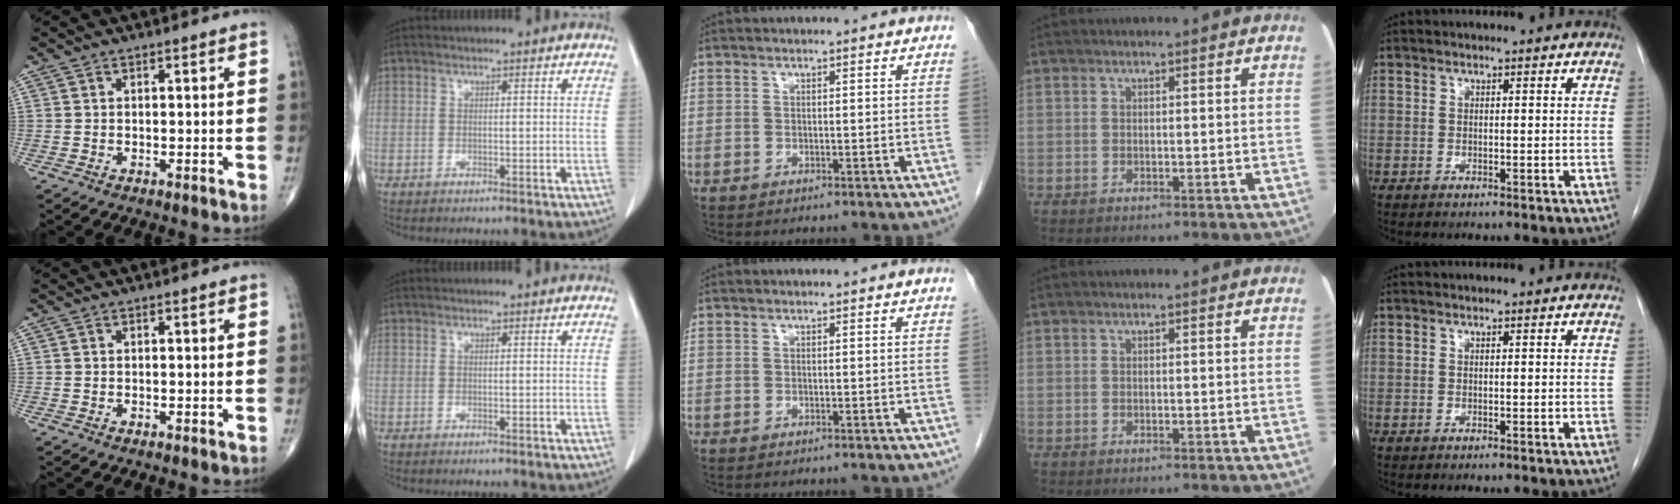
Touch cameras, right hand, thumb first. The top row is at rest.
{}